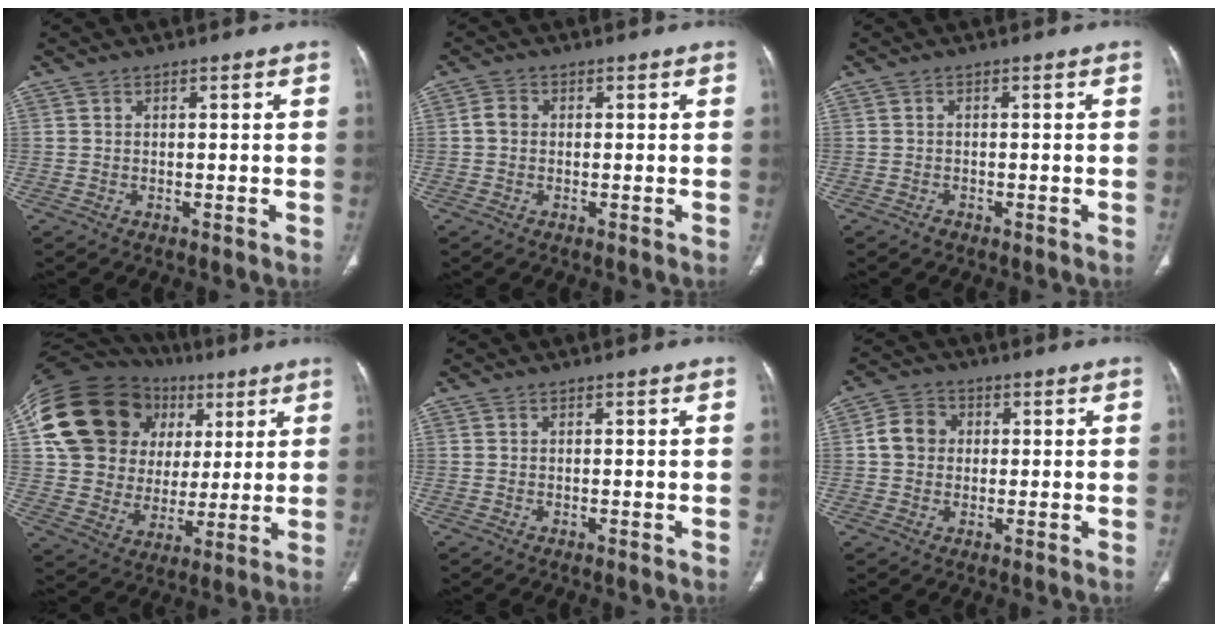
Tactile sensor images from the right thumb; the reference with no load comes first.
{"total": 2.1, "force": [0.0, 1.7, 1.1], "torque": [-0.018, 0.006, -0.004]}
{"total": 0.9, "force": [-0.7, 0.5, 0.2], "torque": [-0.003, 0.001, -0.012]}
{"total": 26.2, "force": [9.2, 20.7, 13.1], "torque": [-0.205, 0.042, 0.175]}
{"total": 0.0}
{"total": 5.8, "force": [0.6, 5.1, 2.8], "torque": [-0.037, 0.012, 0.003]}